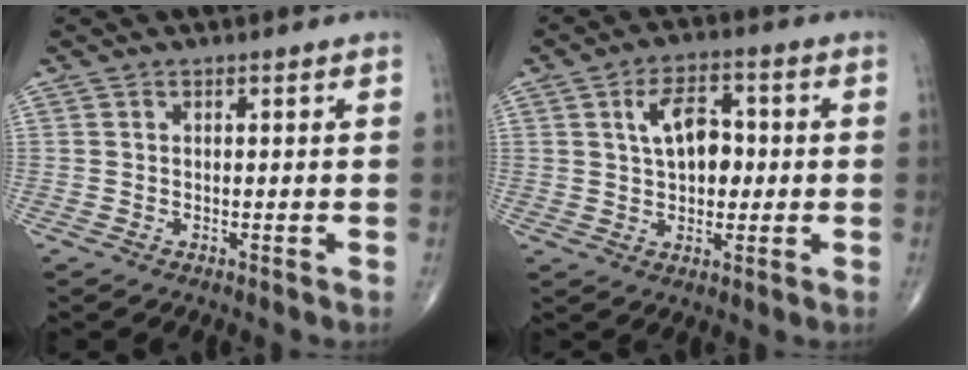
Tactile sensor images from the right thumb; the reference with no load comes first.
{"total": 8.8, "force": [1.2, 5.2, 6.9], "torque": [-0.097, 0.010, 0.017]}